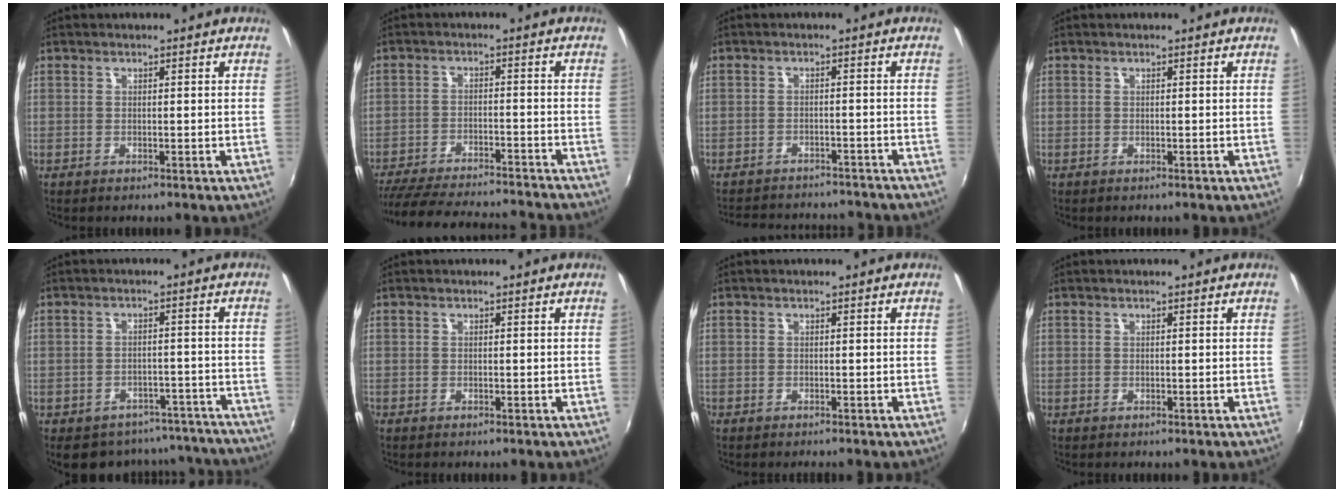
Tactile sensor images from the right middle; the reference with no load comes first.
{"total": 21.1, "force": [-19.0, 2.8, 8.7], "torque": [-0.173, -0.019, -0.276]}
{"total": 15.2, "force": [-13.4, 4.2, 5.6], "torque": [-0.116, -0.002, -0.173]}
{"total": 0.0}
{"total": 17.2, "force": [-14.7, 7.4, 5.0], "torque": [-0.096, 0.030, -0.162]}
{"total": 0.0}
{"total": 0.5, "force": [-0.5, 0.1, 0.1], "torque": [-0.001, -0.003, -0.013]}
{"total": 0.0}